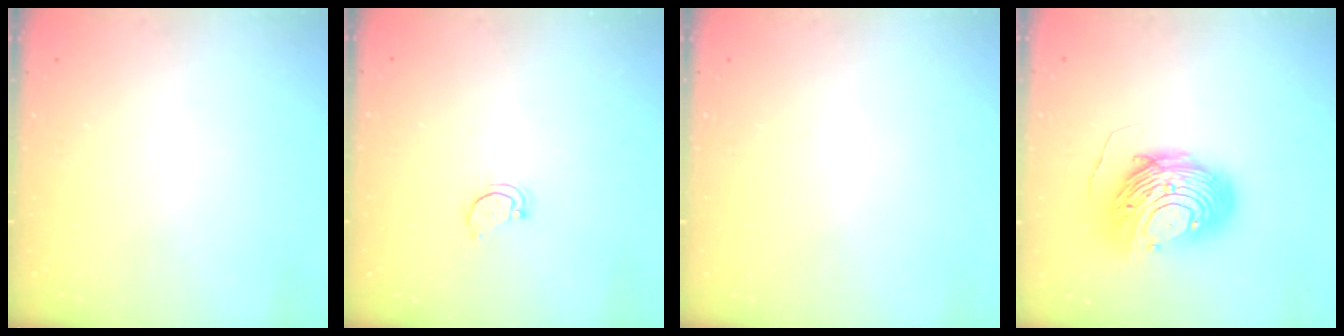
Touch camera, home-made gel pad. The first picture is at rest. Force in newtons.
{"total": 3.0, "press": 3.0, "slide": 0.2}
{"total": 0.0}
{"total": 13.5, "press": 13.4, "slide": 1.0}